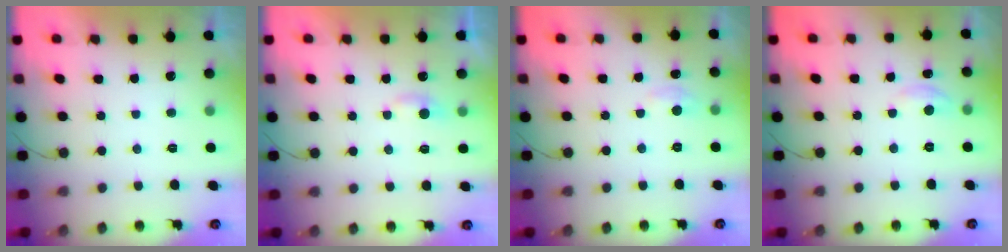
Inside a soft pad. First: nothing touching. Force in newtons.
{"total": 4.2, "press": 4.1, "slide": 0.4}
{"total": 2.9, "press": 2.9, "slide": 0.4}
{"total": 2.7, "press": 2.7, "slide": 0.3}